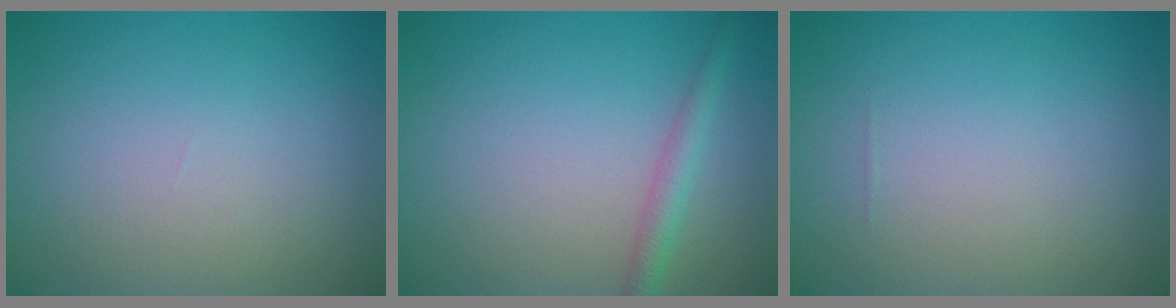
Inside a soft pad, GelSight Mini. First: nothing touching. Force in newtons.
{"total": 2.1, "press": 2.1, "slide": 0.1}
{"total": 0.0}